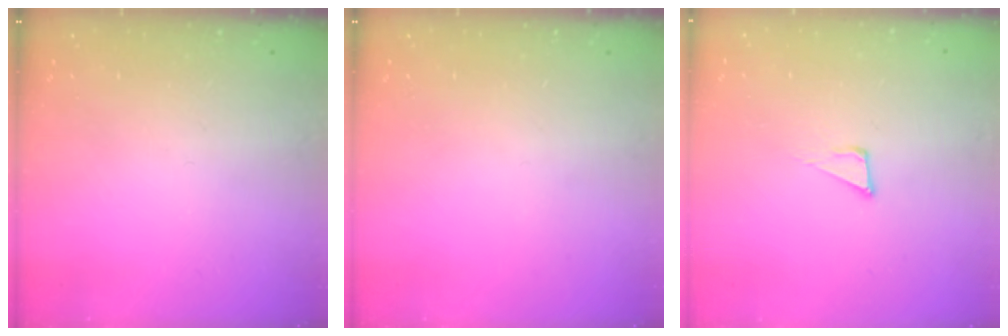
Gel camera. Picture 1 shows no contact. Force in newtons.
{"total": 0.0}
{"total": 4.3, "press": 4.3, "slide": 0.1}